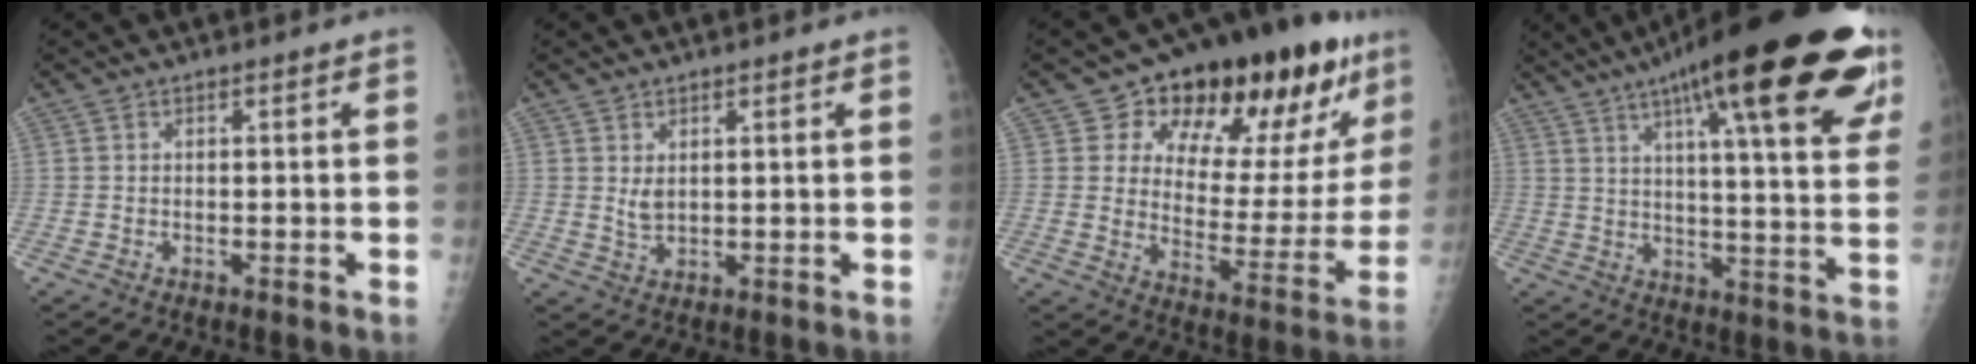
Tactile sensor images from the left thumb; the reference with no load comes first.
{"total": 2.6, "force": [1.2, 1.5, 1.7], "torque": [-0.024, -0.013, 0.028]}
{"total": 26.1, "force": [14.4, 12.6, 17.8], "torque": [-0.199, -0.038, 0.215]}
{"total": 30.2, "force": [17.9, 6.8, 23.4], "torque": [-0.287, -0.026, 0.242]}